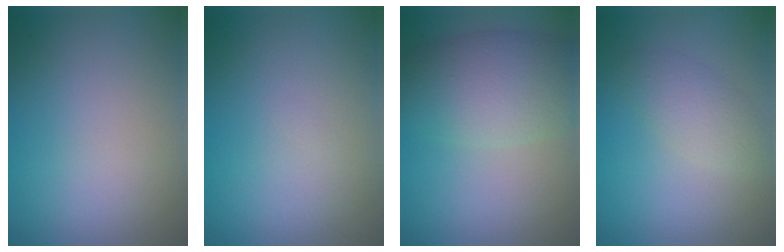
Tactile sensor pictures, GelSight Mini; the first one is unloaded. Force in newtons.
{"total": 0.0}
{"total": 4.5, "press": 4.4, "slide": 0.6}
{"total": 2.4, "press": 2.4, "slide": 0.0}